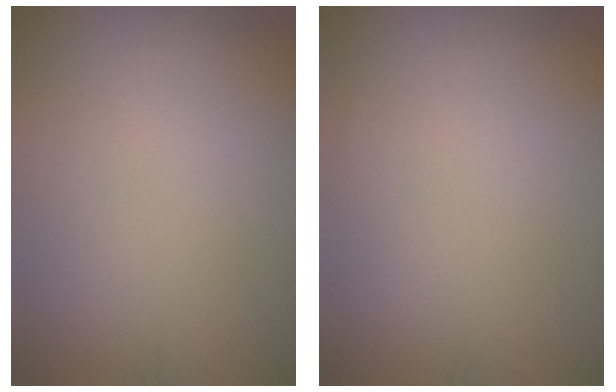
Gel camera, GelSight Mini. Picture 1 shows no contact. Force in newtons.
{"total": 0.0}